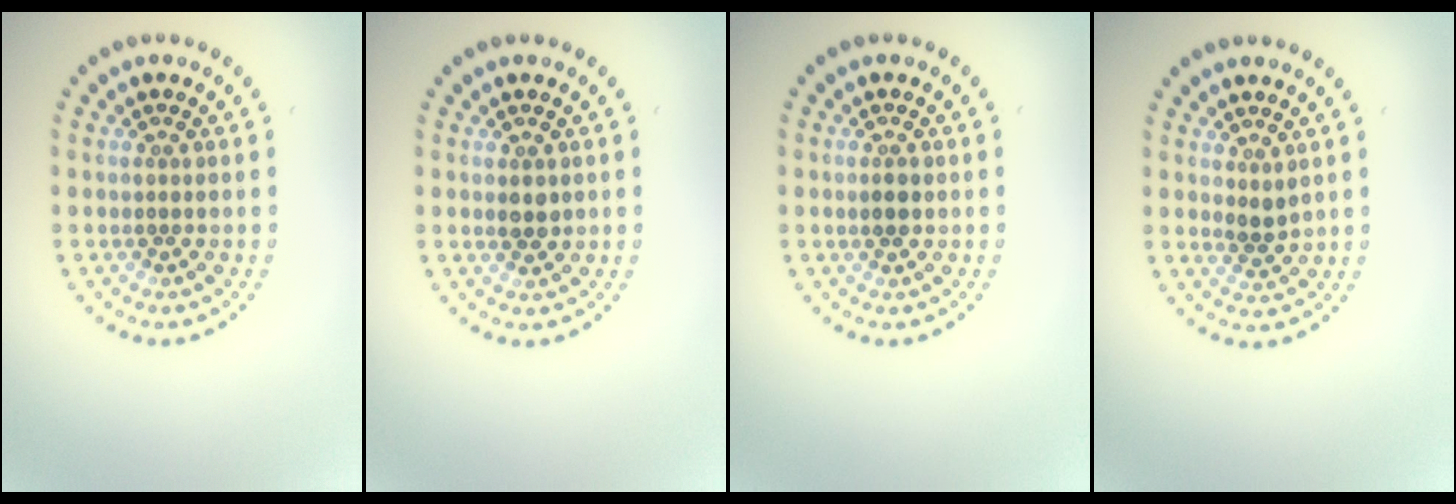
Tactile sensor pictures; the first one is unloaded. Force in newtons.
{"total": 1.5, "press": 1.4, "slide": 0.1}
{"total": 1.3, "press": 1.2, "slide": 0.4}
{"total": 1.3, "press": 1.0, "slide": 0.8}